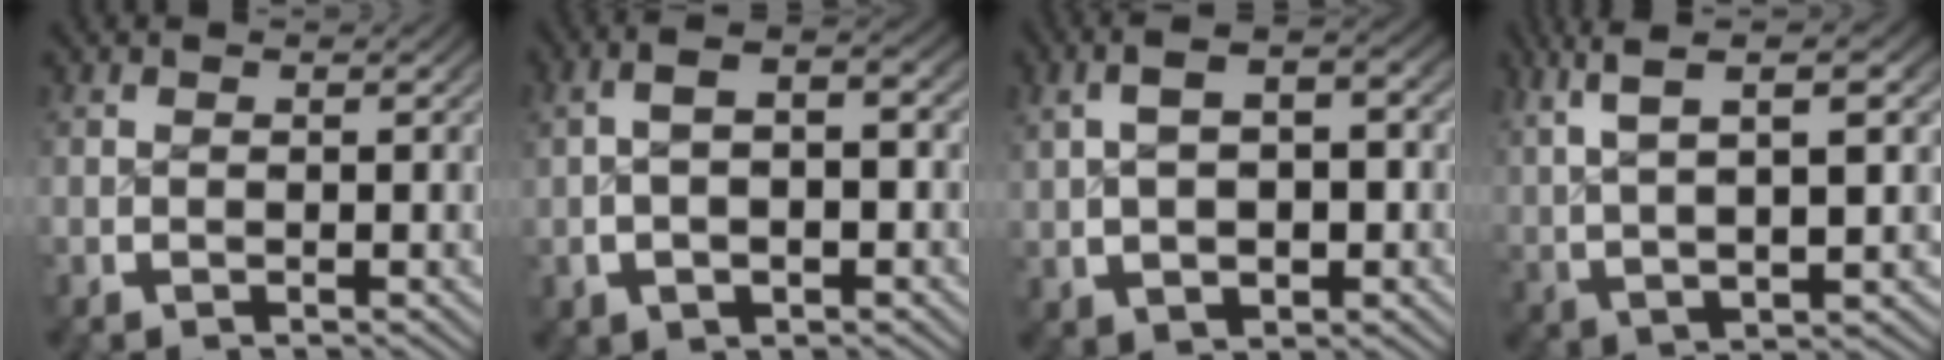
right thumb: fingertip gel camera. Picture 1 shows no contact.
{"total": 4.8, "force": [0.4, 2.4, 4.1], "torque": [-0.064, 0.012, 0.002]}
{"total": 5.8, "force": [0.8, 3.4, 4.6], "torque": [-0.072, 0.007, 0.015]}
{"total": 9.2, "force": [4.2, 3.8, 7.3], "torque": [-0.126, 0.011, 0.071]}